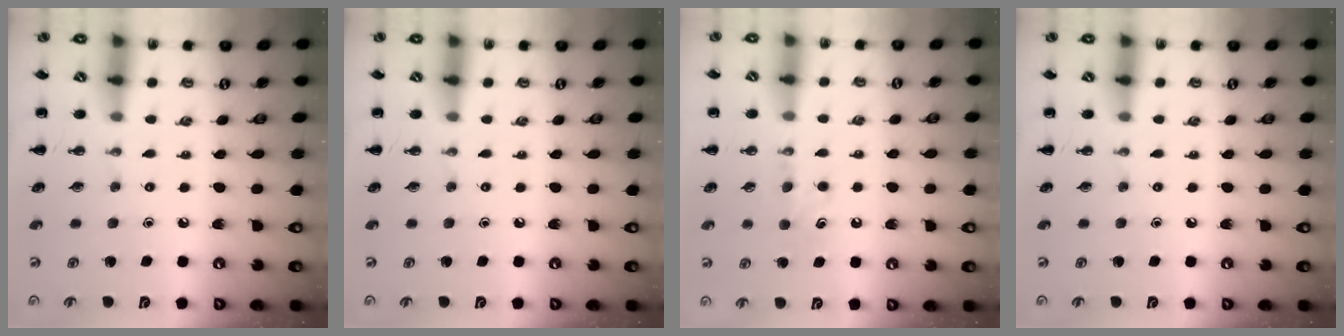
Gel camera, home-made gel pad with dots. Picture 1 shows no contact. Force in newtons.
{"total": 0.0}
{"total": 5.7, "press": 5.5, "slide": 1.5}
{"total": 0.0}